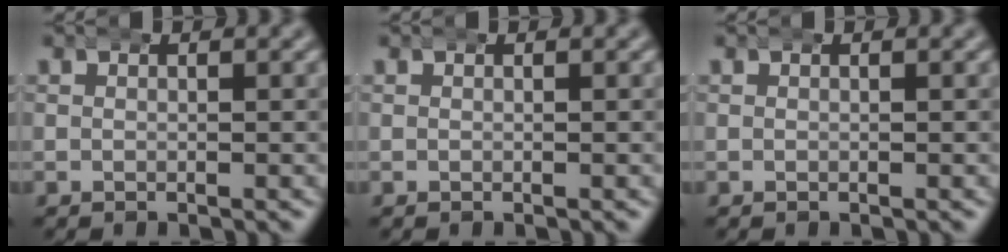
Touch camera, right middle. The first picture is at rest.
{"total": 0.0}
{"total": 0.0}